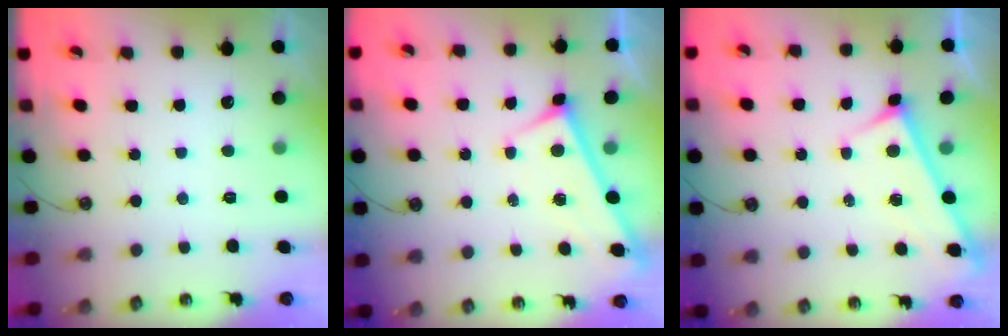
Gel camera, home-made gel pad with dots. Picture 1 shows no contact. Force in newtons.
{"total": 3.3, "press": 3.3, "slide": 0.3}
{"total": 3.1, "press": 3.1, "slide": 0.2}